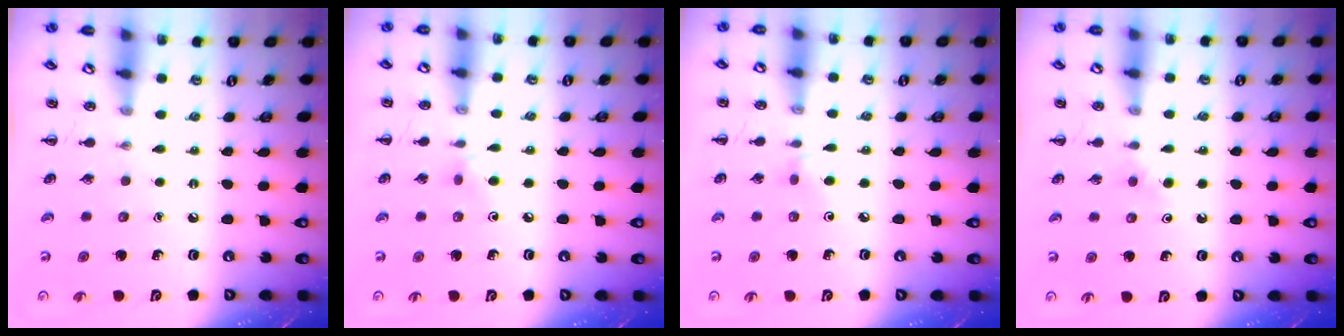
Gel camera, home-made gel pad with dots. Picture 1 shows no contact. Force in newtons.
{"total": 4.0, "press": 3.6, "slide": 1.6}
{"total": 2.9, "press": 2.7, "slide": 1.2}
{"total": 2.6, "press": 2.4, "slide": 1.0}